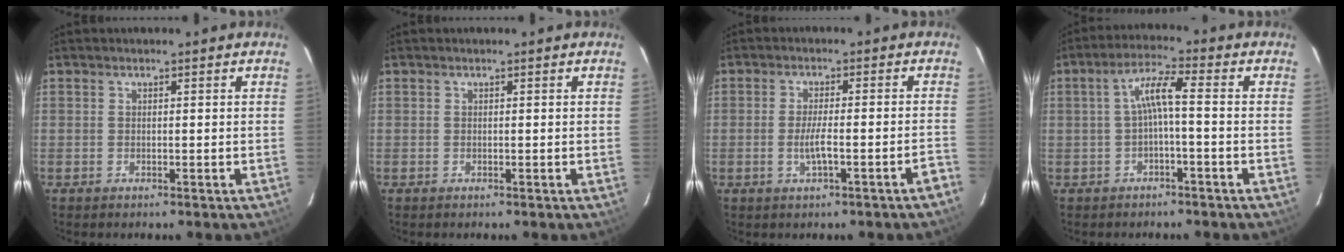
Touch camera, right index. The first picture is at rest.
{"total": 0.0}
{"total": 5.4, "force": [-2.9, -0.2, 4.5], "torque": [-0.074, -0.009, -0.040]}
{"total": 4.9, "force": [-1.1, 0.4, 4.7], "torque": [-0.101, 0.013, -0.019]}